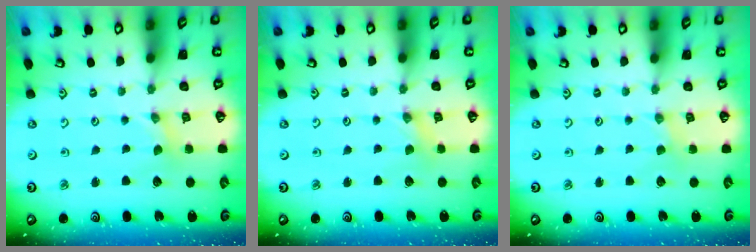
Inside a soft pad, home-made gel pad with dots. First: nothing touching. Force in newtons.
{"total": 0.0}
{"total": 0.5, "press": 0.5, "slide": 0.1}